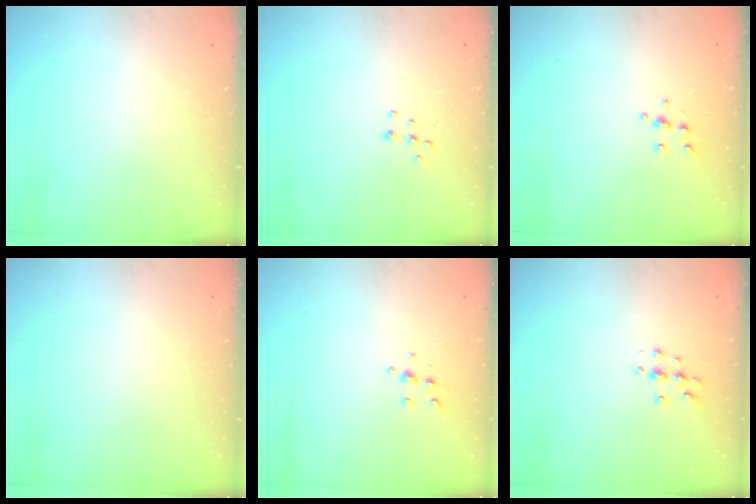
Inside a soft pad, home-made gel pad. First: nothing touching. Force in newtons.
{"total": 5.8, "press": 5.8, "slide": 0.4}
{"total": 4.5, "press": 4.5, "slide": 0.5}
{"total": 0.0}
{"total": 4.2, "press": 4.2, "slide": 0.4}
{"total": 2.7, "press": 2.7, "slide": 0.3}